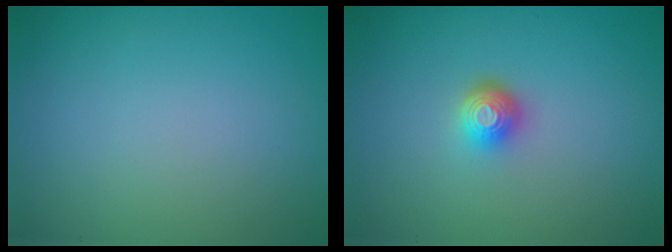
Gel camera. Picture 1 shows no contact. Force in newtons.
{"total": 2.0, "press": 1.5, "slide": 1.3}